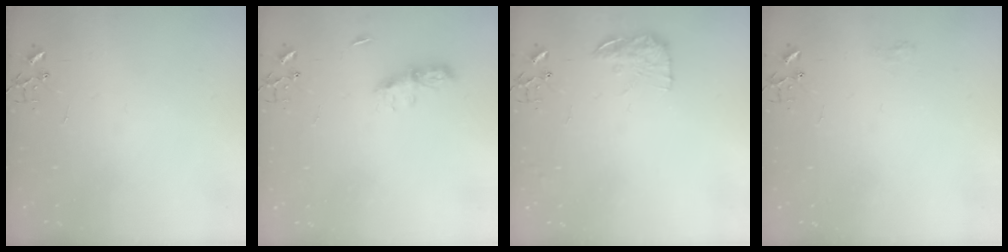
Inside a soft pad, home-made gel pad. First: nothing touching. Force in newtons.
{"total": 7.4, "press": 7.4, "slide": 0.4}
{"total": 12.1, "press": 12.1, "slide": 0.5}
{"total": 6.5, "press": 6.5, "slide": 0.6}